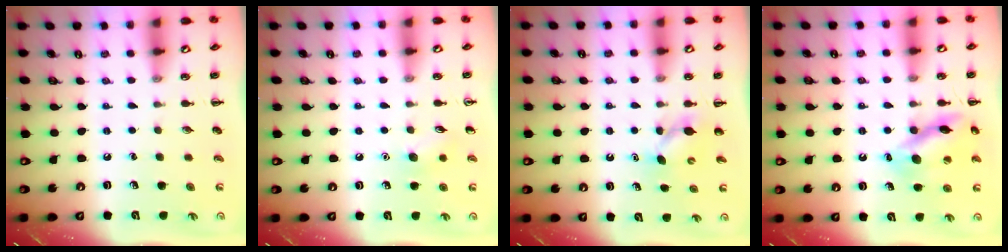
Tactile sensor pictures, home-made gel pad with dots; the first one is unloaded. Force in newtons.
{"total": 5.9, "press": 5.6, "slide": 1.9}
{"total": 5.0, "press": 4.8, "slide": 1.4}
{"total": 14.3, "press": 14.2, "slide": 1.2}